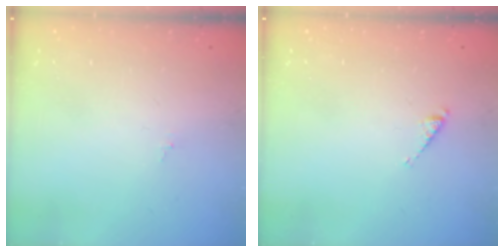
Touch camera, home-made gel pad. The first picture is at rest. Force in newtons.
{"total": 2.7, "press": 2.7, "slide": 0.4}